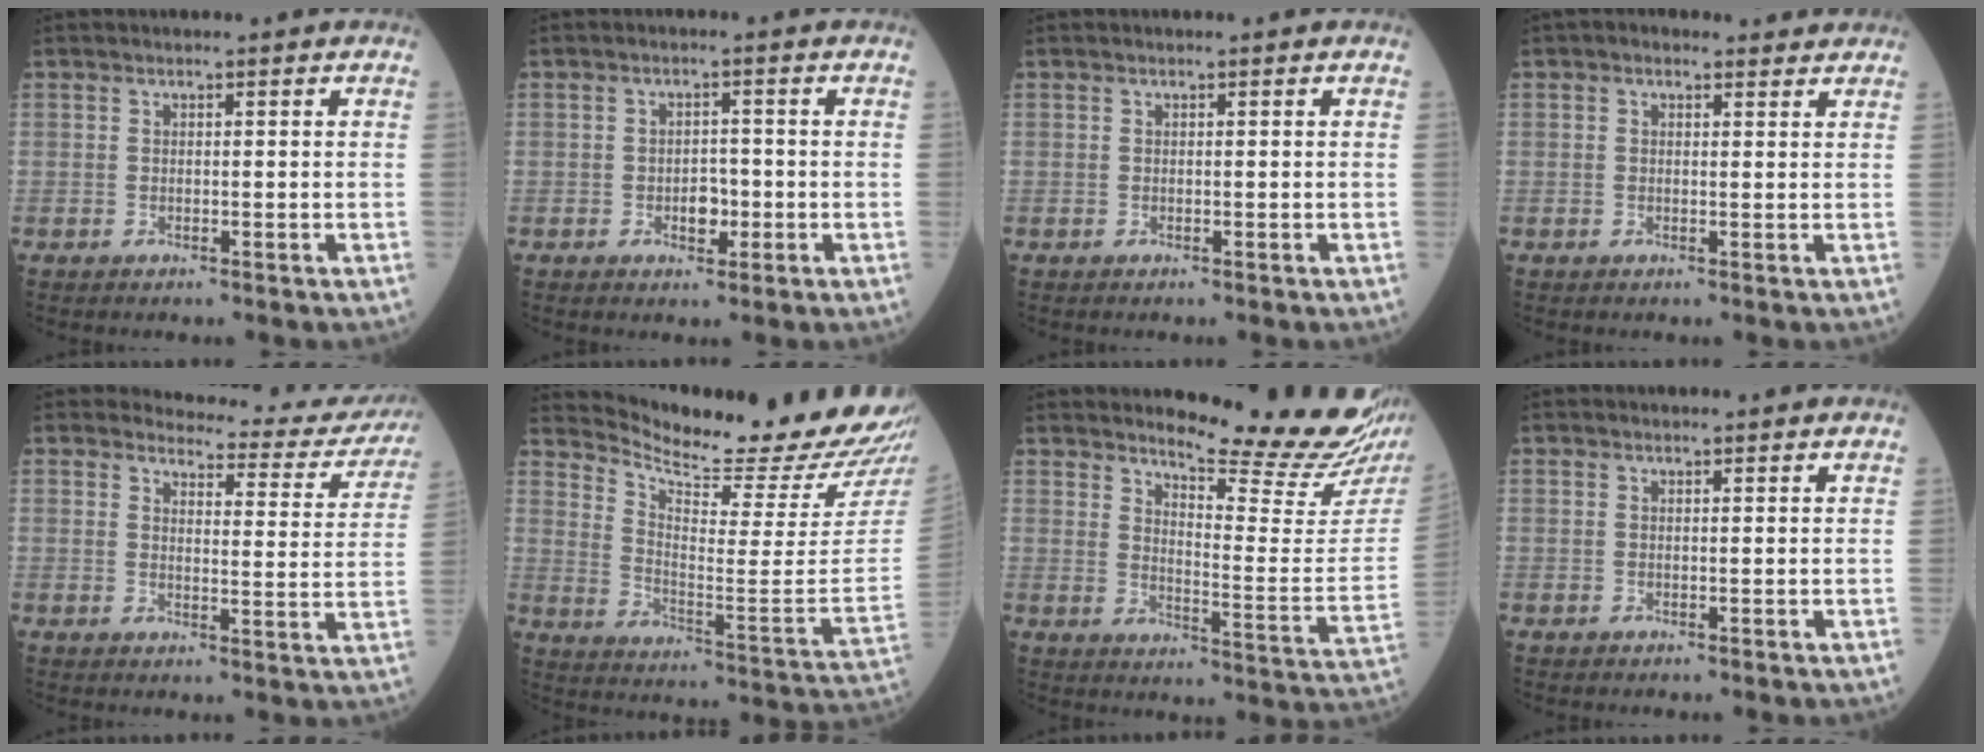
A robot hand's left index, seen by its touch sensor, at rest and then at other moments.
{"total": 2.8, "force": [-0.8, 1.7, 2.1], "torque": [-0.029, 0.005, -0.010]}
{"total": 0.0}
{"total": 3.1, "force": [2.4, 1.4, 1.3], "torque": [-0.018, 0.023, 0.028]}
{"total": 13.0, "force": [12.8, 1.9, 0.6], "torque": [0.011, -0.065, 0.127]}
{"total": 22.7, "force": [21.5, -0.3, 7.2], "torque": [-0.138, -0.123, 0.292]}
{"total": 18.4, "force": [16.6, 0.0, 7.8], "torque": [-0.118, -0.109, 0.205]}
{"total": 1.2, "force": [1.2, 0.0, 0.3], "torque": [-0.010, 0.006, 0.016]}